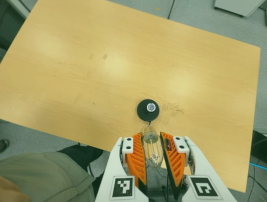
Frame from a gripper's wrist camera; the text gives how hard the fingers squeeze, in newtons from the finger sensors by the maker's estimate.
{"total": 22.3, "left": 24.4, "right": 20.3}